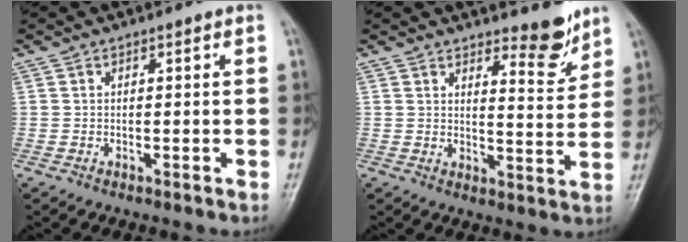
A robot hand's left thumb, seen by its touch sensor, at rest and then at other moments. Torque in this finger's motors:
{"motor_torque": [-0.09, -0.03, 0.08, -0.04, 0.01]}